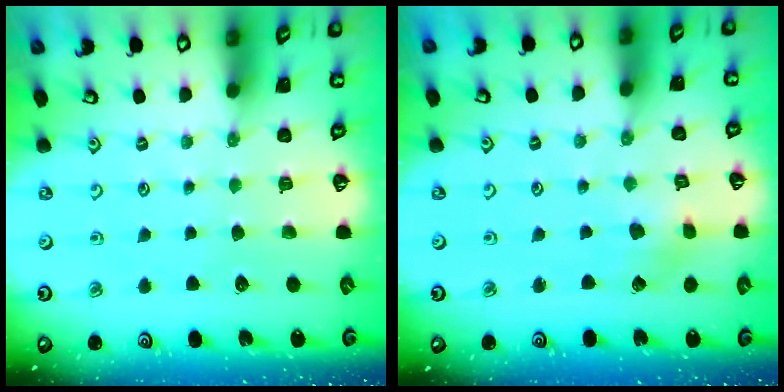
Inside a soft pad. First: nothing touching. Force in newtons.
{"total": 3.1, "press": 3.1, "slide": 0.3}